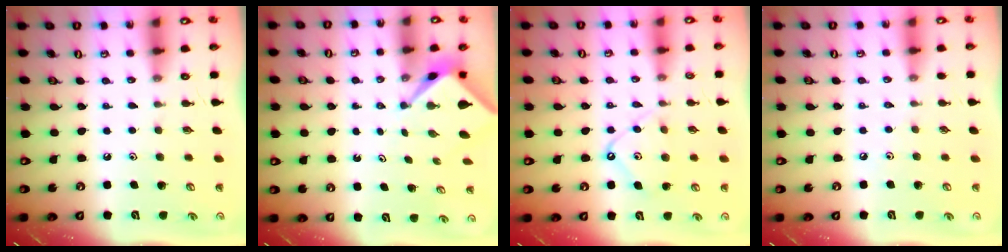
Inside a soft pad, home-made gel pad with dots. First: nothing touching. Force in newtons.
{"total": 2.3, "press": 2.2, "slide": 0.3}
{"total": 9.8, "press": 9.8, "slide": 1.0}
{"total": 2.8, "press": 2.7, "slide": 0.6}